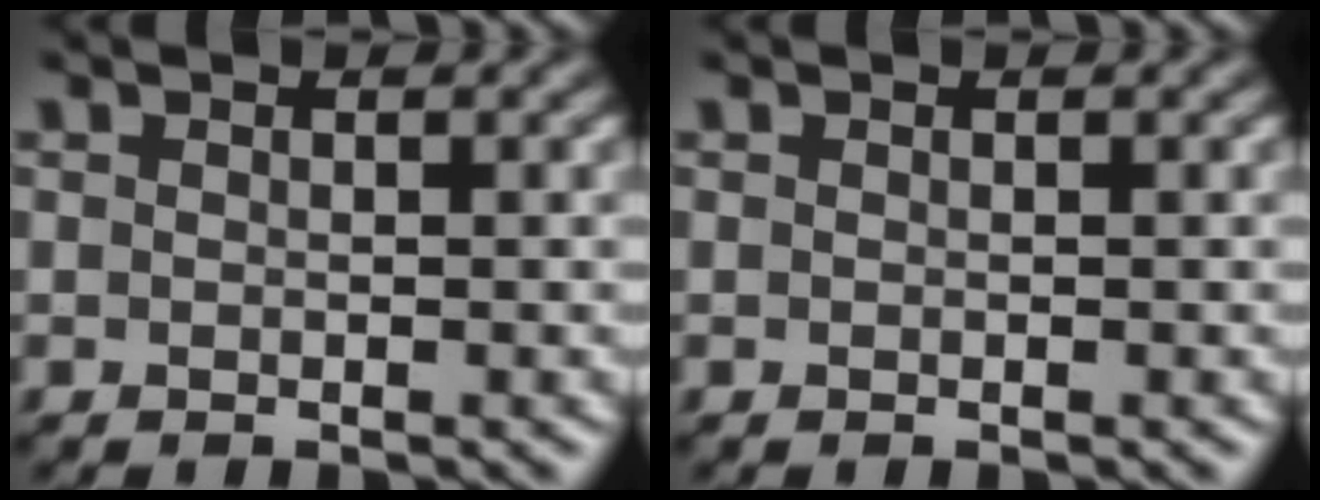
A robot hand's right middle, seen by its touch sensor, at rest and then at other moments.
{"total": 0.0}